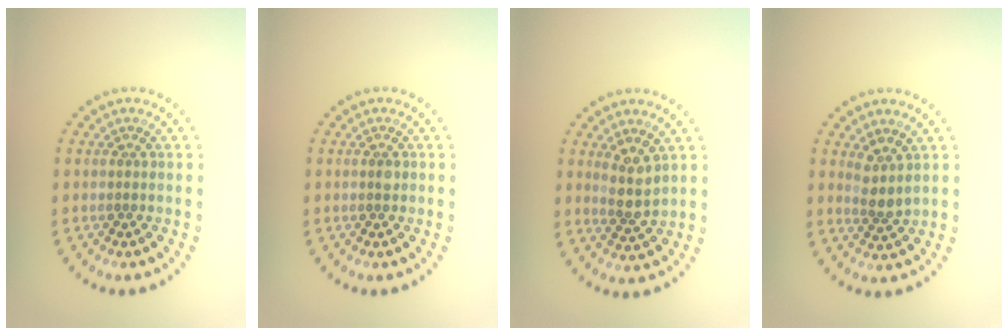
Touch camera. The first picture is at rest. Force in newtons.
{"total": 0.8, "press": 0.8, "slide": 0.1}
{"total": 2.7, "press": 2.3, "slide": 1.3}
{"total": 2.0, "press": 1.6, "slide": 1.3}